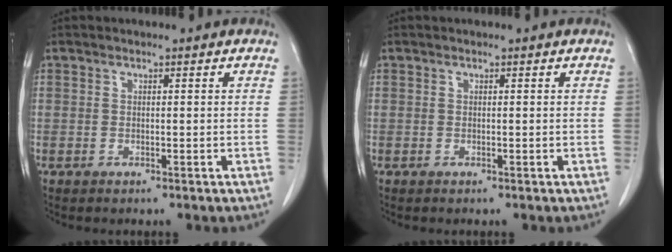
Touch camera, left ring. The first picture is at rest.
{"total": 0.0}